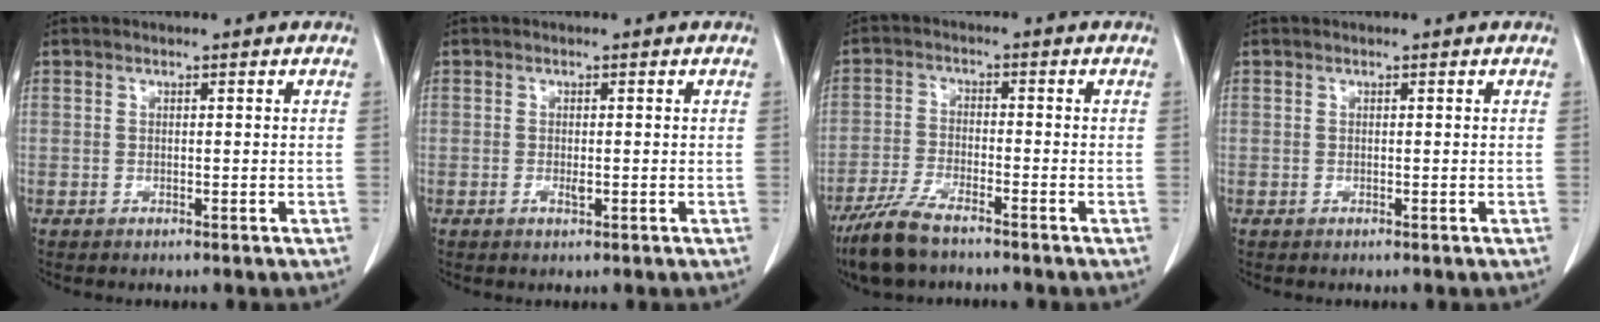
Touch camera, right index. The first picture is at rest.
{"total": 1.0, "force": [-0.3, 0.2, 0.9], "torque": [-0.020, -0.003, -0.004]}
{"total": 7.2, "force": [-5.6, 1.6, 4.2], "torque": [-0.096, -0.016, -0.109]}
{"total": 0.0}